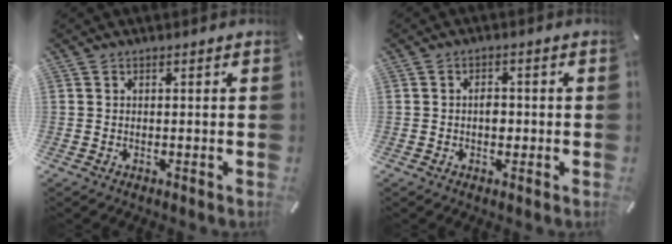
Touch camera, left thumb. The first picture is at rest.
{"total": 2.7, "force": [-0.5, 1.9, 1.9], "torque": [-0.029, 0.001, -0.012]}